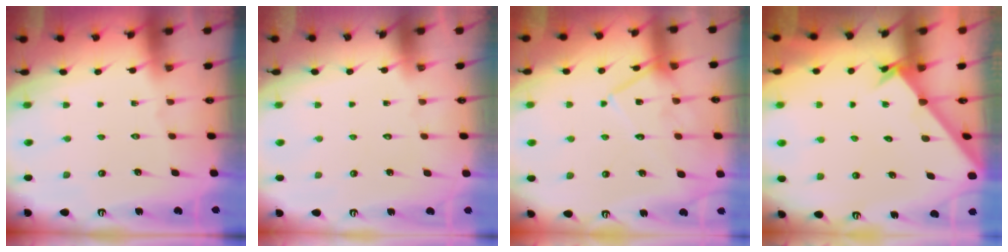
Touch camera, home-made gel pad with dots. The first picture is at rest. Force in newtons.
{"total": 1.7, "press": 1.7, "slide": 0.1}
{"total": 13.9, "press": 13.8, "slide": 0.9}
{"total": 2.2, "press": 2.2, "slide": 0.2}